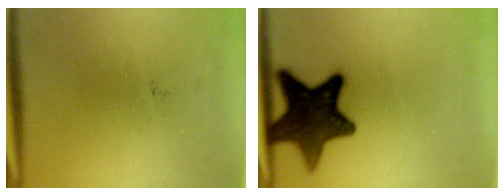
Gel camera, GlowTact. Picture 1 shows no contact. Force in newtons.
{"total": 13.9}